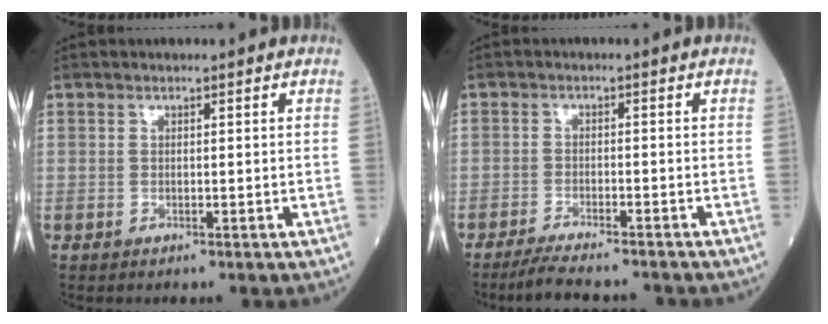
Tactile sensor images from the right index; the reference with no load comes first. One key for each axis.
{"total": 7.8, "fx": -7.2, "fy": 0.6, "fz": 3.1, "tx": -0.050, "ty": -0.017, "tz": -0.116}